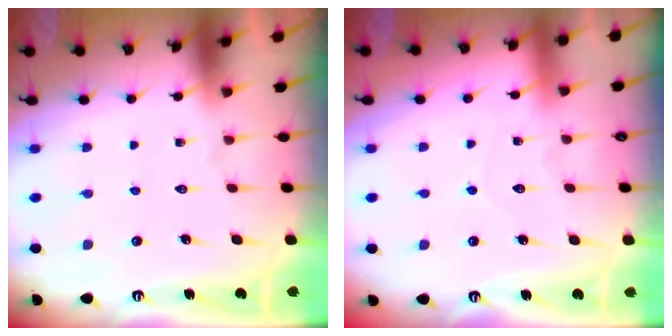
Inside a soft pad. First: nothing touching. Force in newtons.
{"total": 4.1, "press": 4.0, "slide": 0.3}